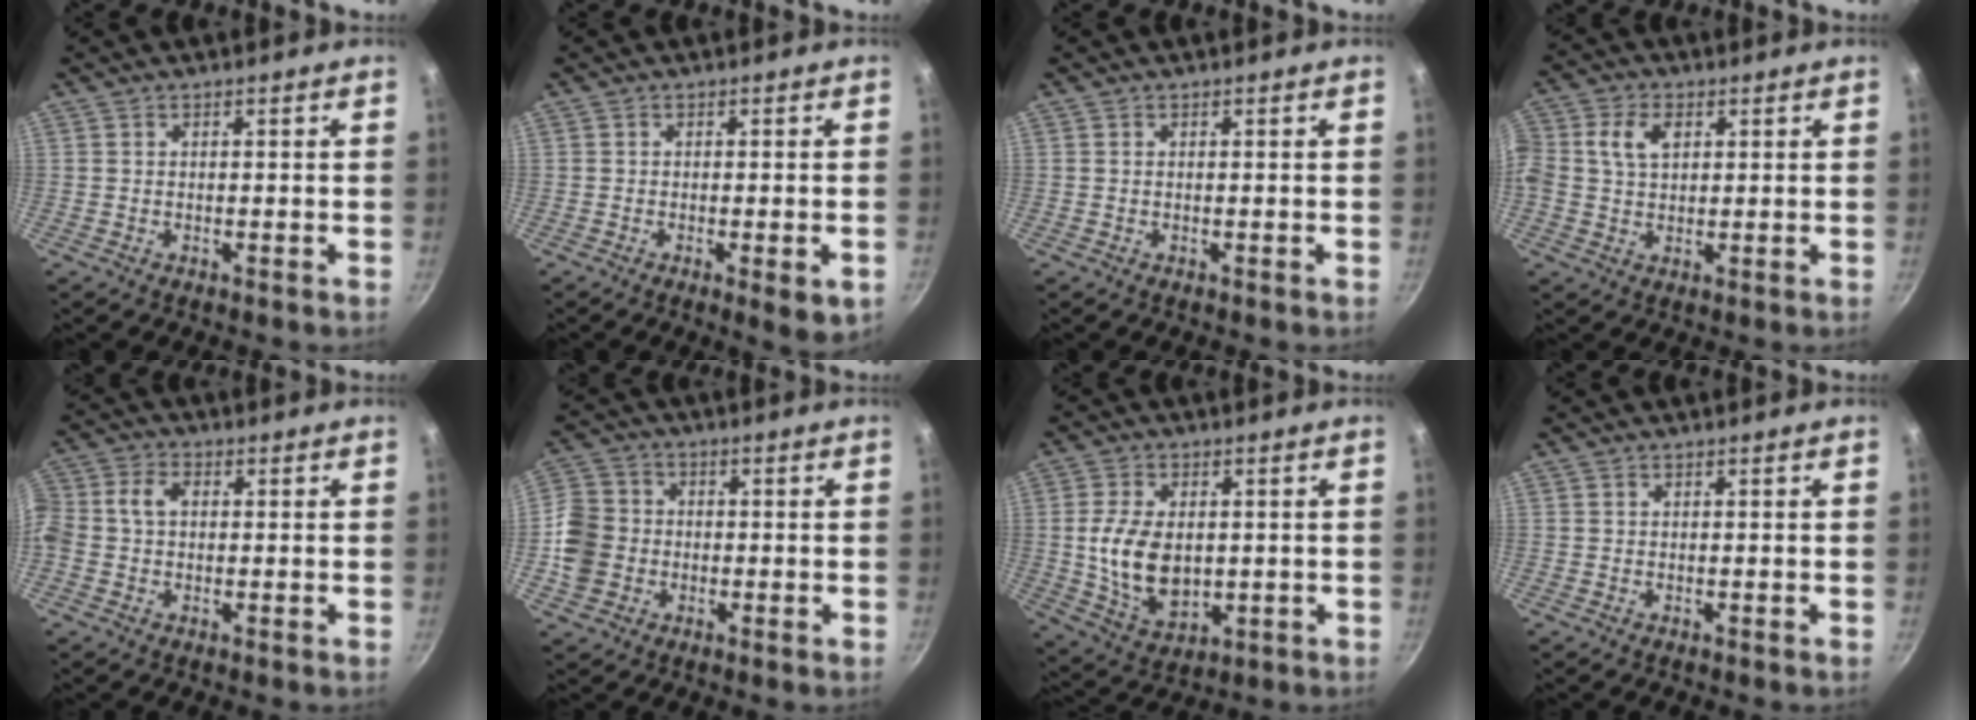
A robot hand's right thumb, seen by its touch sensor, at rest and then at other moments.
{"total": 4.5, "force": [-1.4, 1.2, 4.0], "torque": [-0.053, -0.006, -0.018]}
{"total": 0.0}
{"total": 7.0, "force": [1.7, 4.9, 4.7], "torque": [-0.084, 0.012, 0.023]}
{"total": 7.0, "force": [0.0, 5.4, 4.5], "torque": [-0.092, 0.028, -0.015]}
{"total": 9.0, "force": [-1.5, 7.9, 4.0], "torque": [-0.051, 0.017, -0.045]}
{"total": 12.0, "force": [0.3, 7.8, 9.1], "torque": [-0.157, -0.012, 0.018]}
{"total": 0.0}